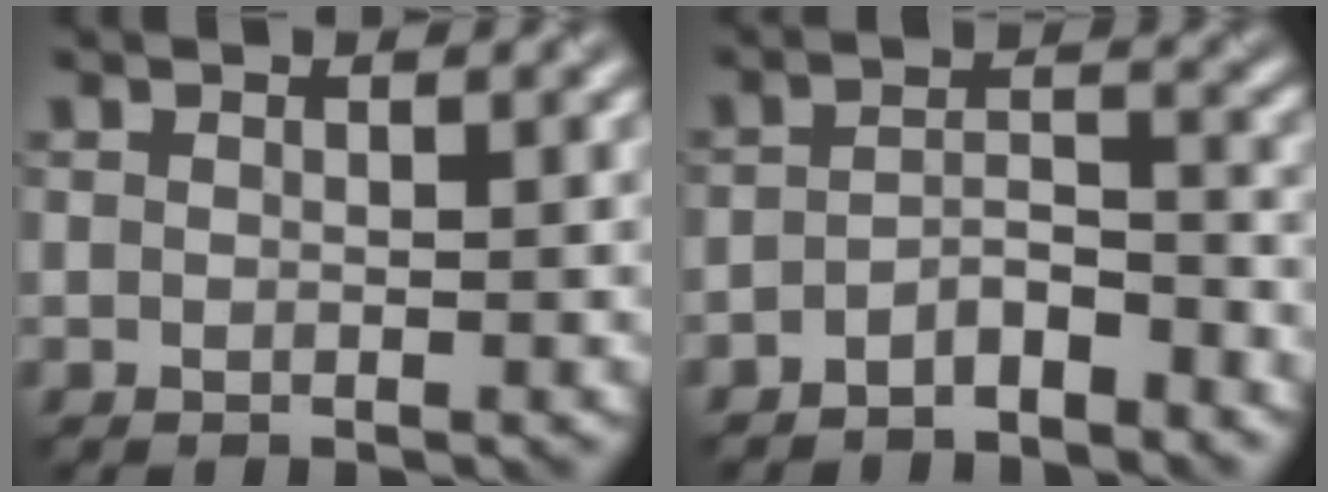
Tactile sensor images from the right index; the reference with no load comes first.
{"total": 2.8, "force": [-2.3, 0.8, 1.5], "torque": [-0.030, 0.009, -0.048]}